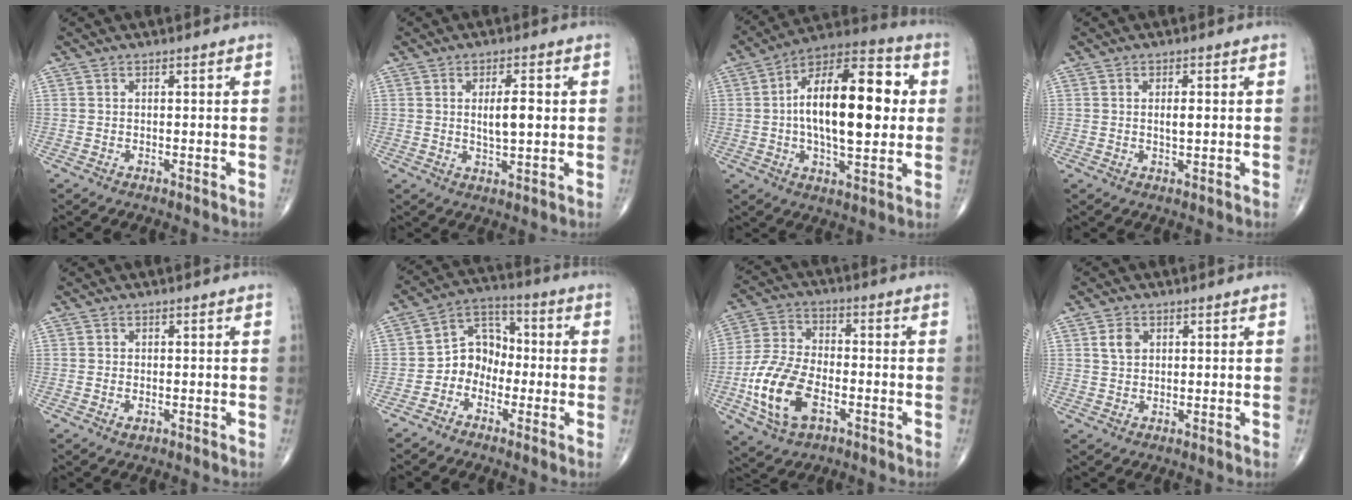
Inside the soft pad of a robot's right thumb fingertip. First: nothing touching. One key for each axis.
{"total": 5.8, "fx": 0.9, "fy": 2.0, "fz": 5.4, "tx": -0.084, "ty": -0.006, "tz": 0.017}
{"total": 22.1, "fx": 2.0, "fy": 9.8, "fz": 19.7, "tx": -0.300, "ty": 0.023, "tz": 0.022}
{"total": 2.6, "fx": 0.4, "fy": 1.0, "fz": 2.4, "tx": -0.040, "ty": -0.002, "tz": 0.006}
{"total": 1.2, "fx": -0.4, "fy": 0.7, "fz": 0.9, "tx": -0.015, "ty": 0.000, "tz": -0.004}
{"total": 7.8, "fx": -2.2, "fy": 6.4, "fz": 3.9, "tx": -0.031, "ty": 0.040, "tz": -0.059}
{"total": 14.0, "fx": -4.7, "fy": 7.9, "fz": 10.6, "tx": -0.217, "ty": 0.017, "tz": -0.088}
{"total": 2.9, "fx": 1.0, "fy": 2.1, "fz": 1.7, "tx": -0.025, "ty": -0.001, "tz": 0.020}